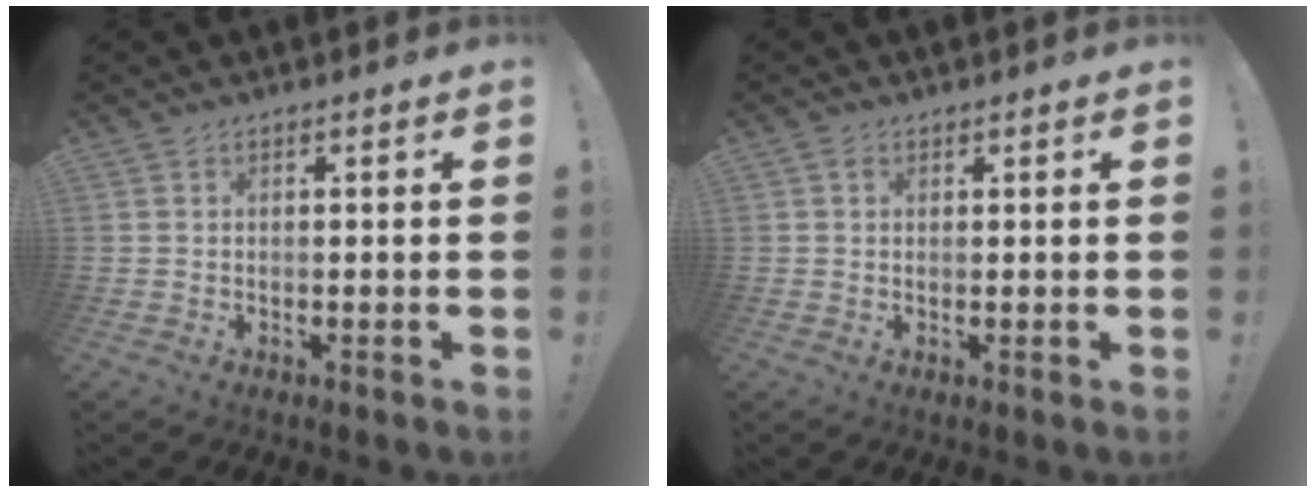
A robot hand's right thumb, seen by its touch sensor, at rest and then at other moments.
{"total": 1.0, "force": [0.8, 0.5, 0.3], "torque": [0.001, -0.003, 0.013]}